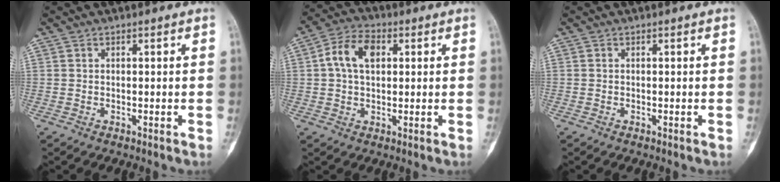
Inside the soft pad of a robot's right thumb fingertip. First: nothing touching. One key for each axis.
{"total": 8.1, "fx": 1.6, "fy": 5.3, "fz": 6.0, "tx": -0.107, "ty": 0.017, "tz": 0.024}
{"total": 0.0}